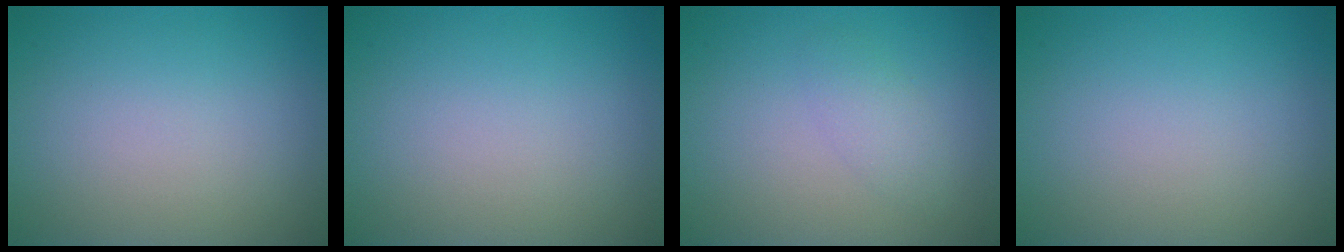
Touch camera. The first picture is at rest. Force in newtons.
{"total": 0.0}
{"total": 1.6, "press": 1.6, "slide": 0.1}
{"total": 0.0}